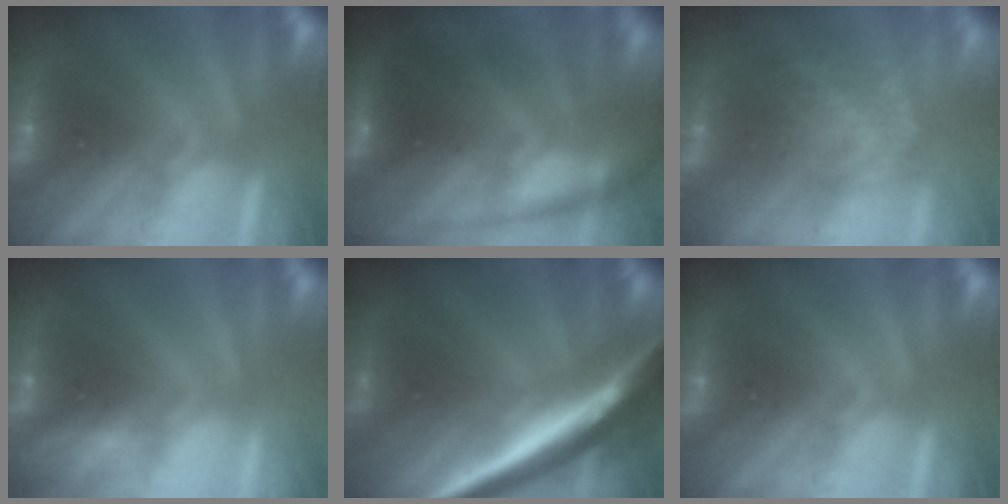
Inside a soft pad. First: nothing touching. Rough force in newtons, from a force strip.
{"total": 7.4}
{"total": 7.9}
{"total": 3.5}
{"total": 7.5}
{"total": 0.0}